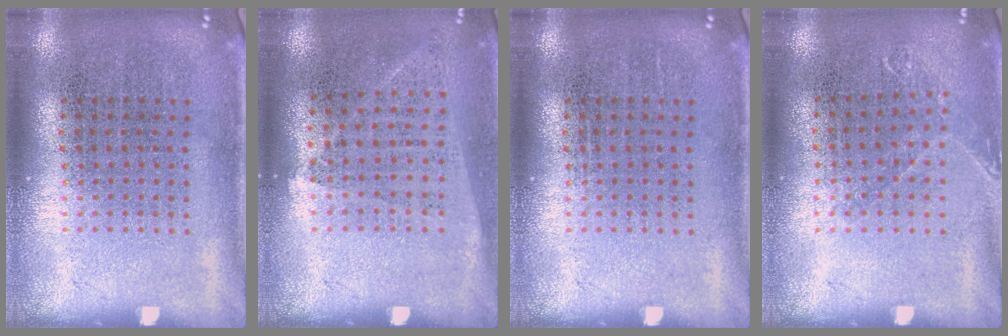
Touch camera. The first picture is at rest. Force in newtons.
{"total": 1.0, "press": 0.8, "slide": 0.5}
{"total": 0.0}
{"total": 0.8, "press": 0.8, "slide": 0.1}